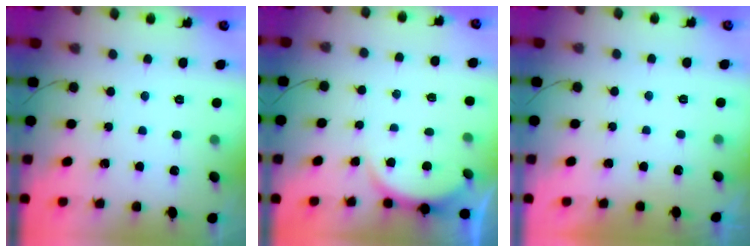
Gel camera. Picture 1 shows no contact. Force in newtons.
{"total": 2.9, "press": 2.8, "slide": 0.6}
{"total": 1.1, "press": 1.0, "slide": 0.5}